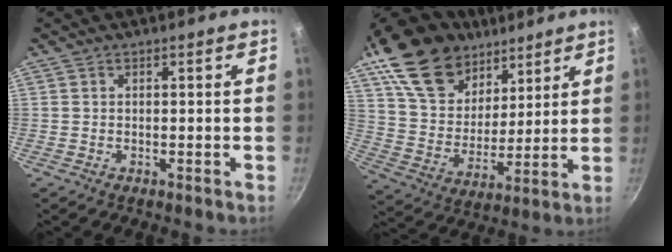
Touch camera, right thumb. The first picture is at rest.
{"total": 21.8, "force": [13.6, 13.8, 10.0], "torque": [-0.150, -0.051, 0.258]}